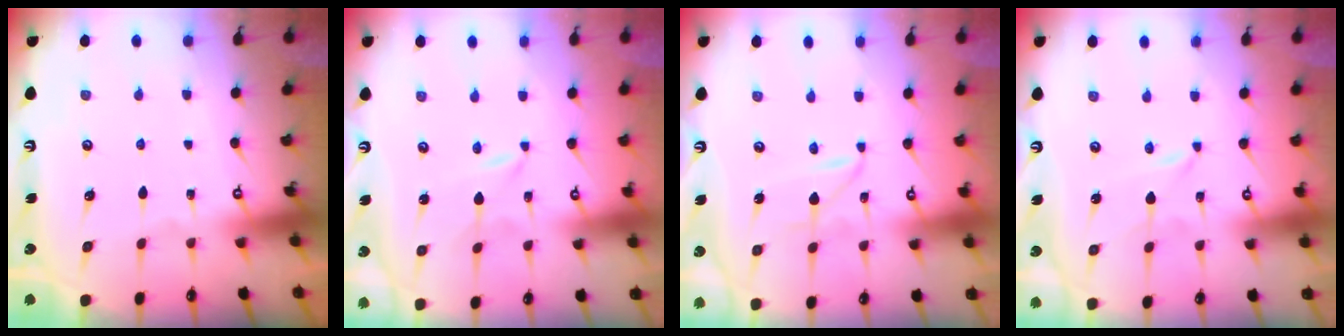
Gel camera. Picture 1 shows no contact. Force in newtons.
{"total": 0.0}
{"total": 1.3, "press": 1.3, "slide": 0.1}
{"total": 0.0}